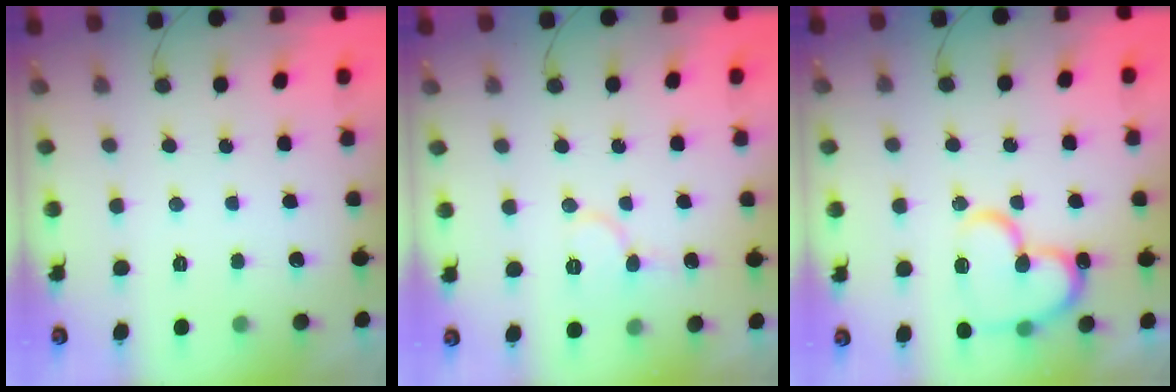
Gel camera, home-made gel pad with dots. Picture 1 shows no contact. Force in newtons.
{"total": 8.3, "press": 8.2, "slide": 0.7}
{"total": 17.9, "press": 17.8, "slide": 1.7}